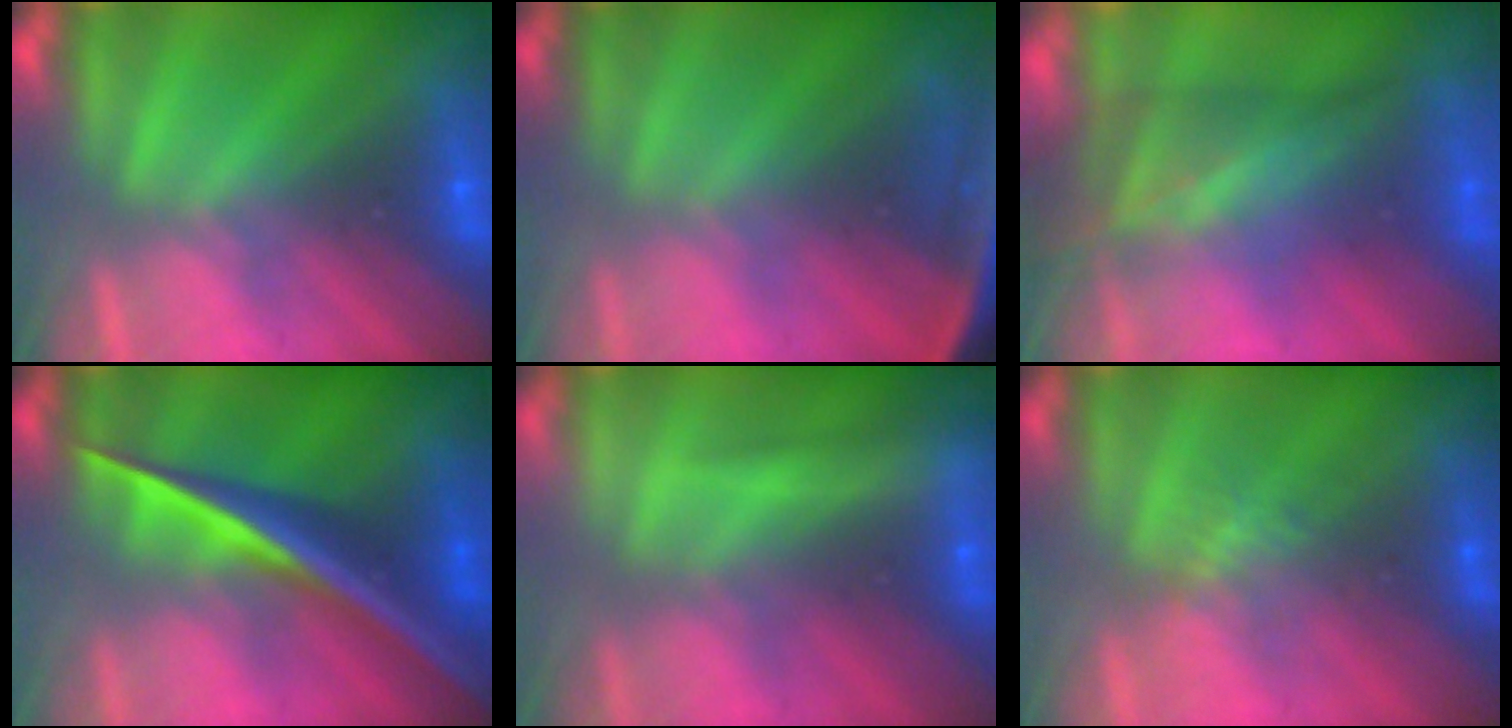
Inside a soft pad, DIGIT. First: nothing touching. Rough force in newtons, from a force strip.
{"total": 7.3}
{"total": 10.6}
{"total": 2.6}
{"total": 2.2}
{"total": 2.1}